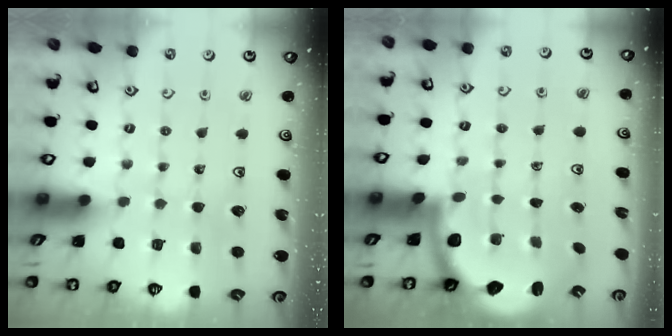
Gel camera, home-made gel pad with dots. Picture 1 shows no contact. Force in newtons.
{"total": 2.8, "press": 2.2, "slide": 1.8}